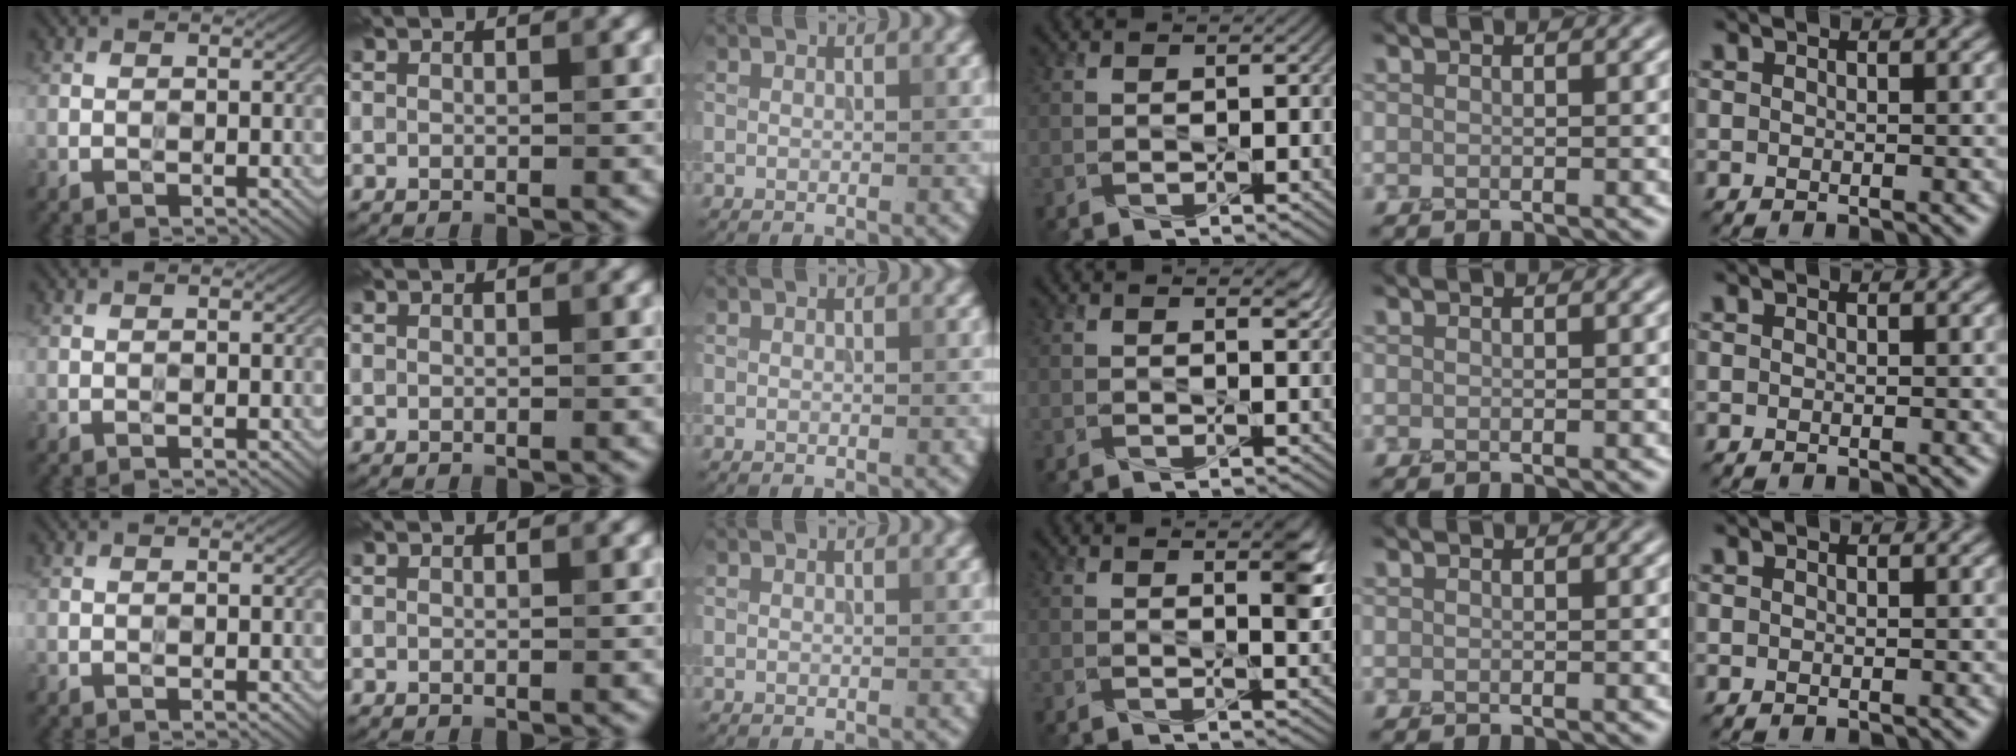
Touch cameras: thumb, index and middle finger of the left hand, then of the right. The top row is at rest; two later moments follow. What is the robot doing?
{"motion": "squeeze", "object": "paper clamp"}